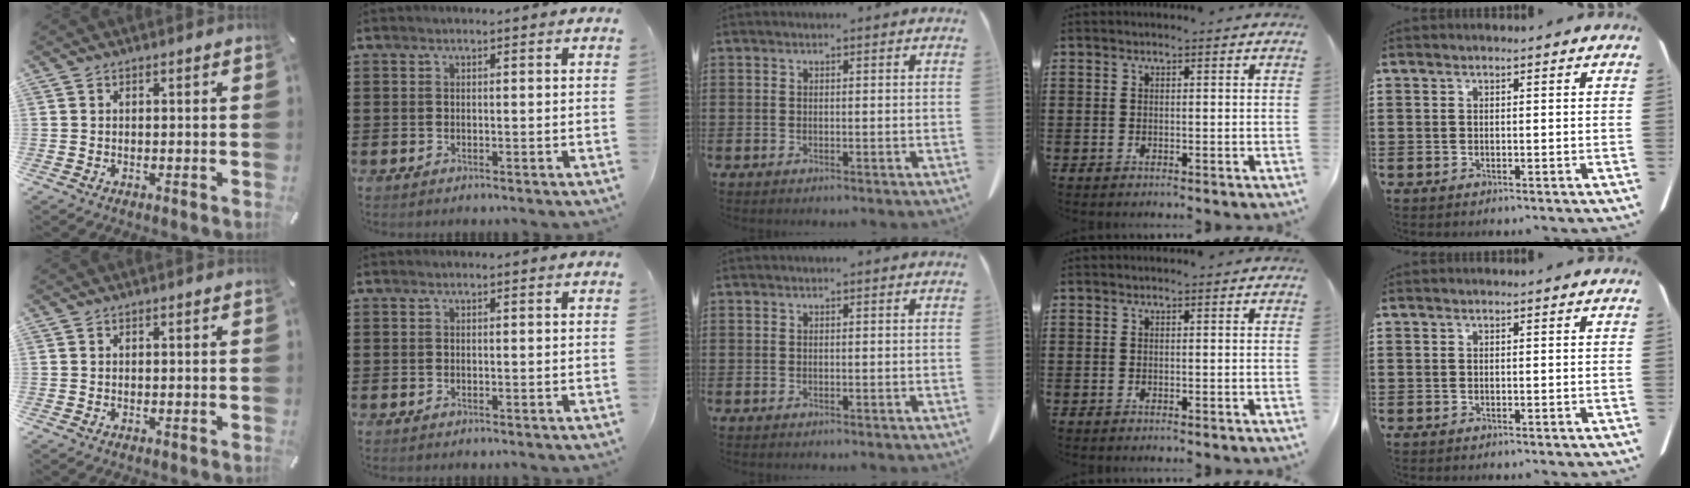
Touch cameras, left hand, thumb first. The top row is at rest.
{}